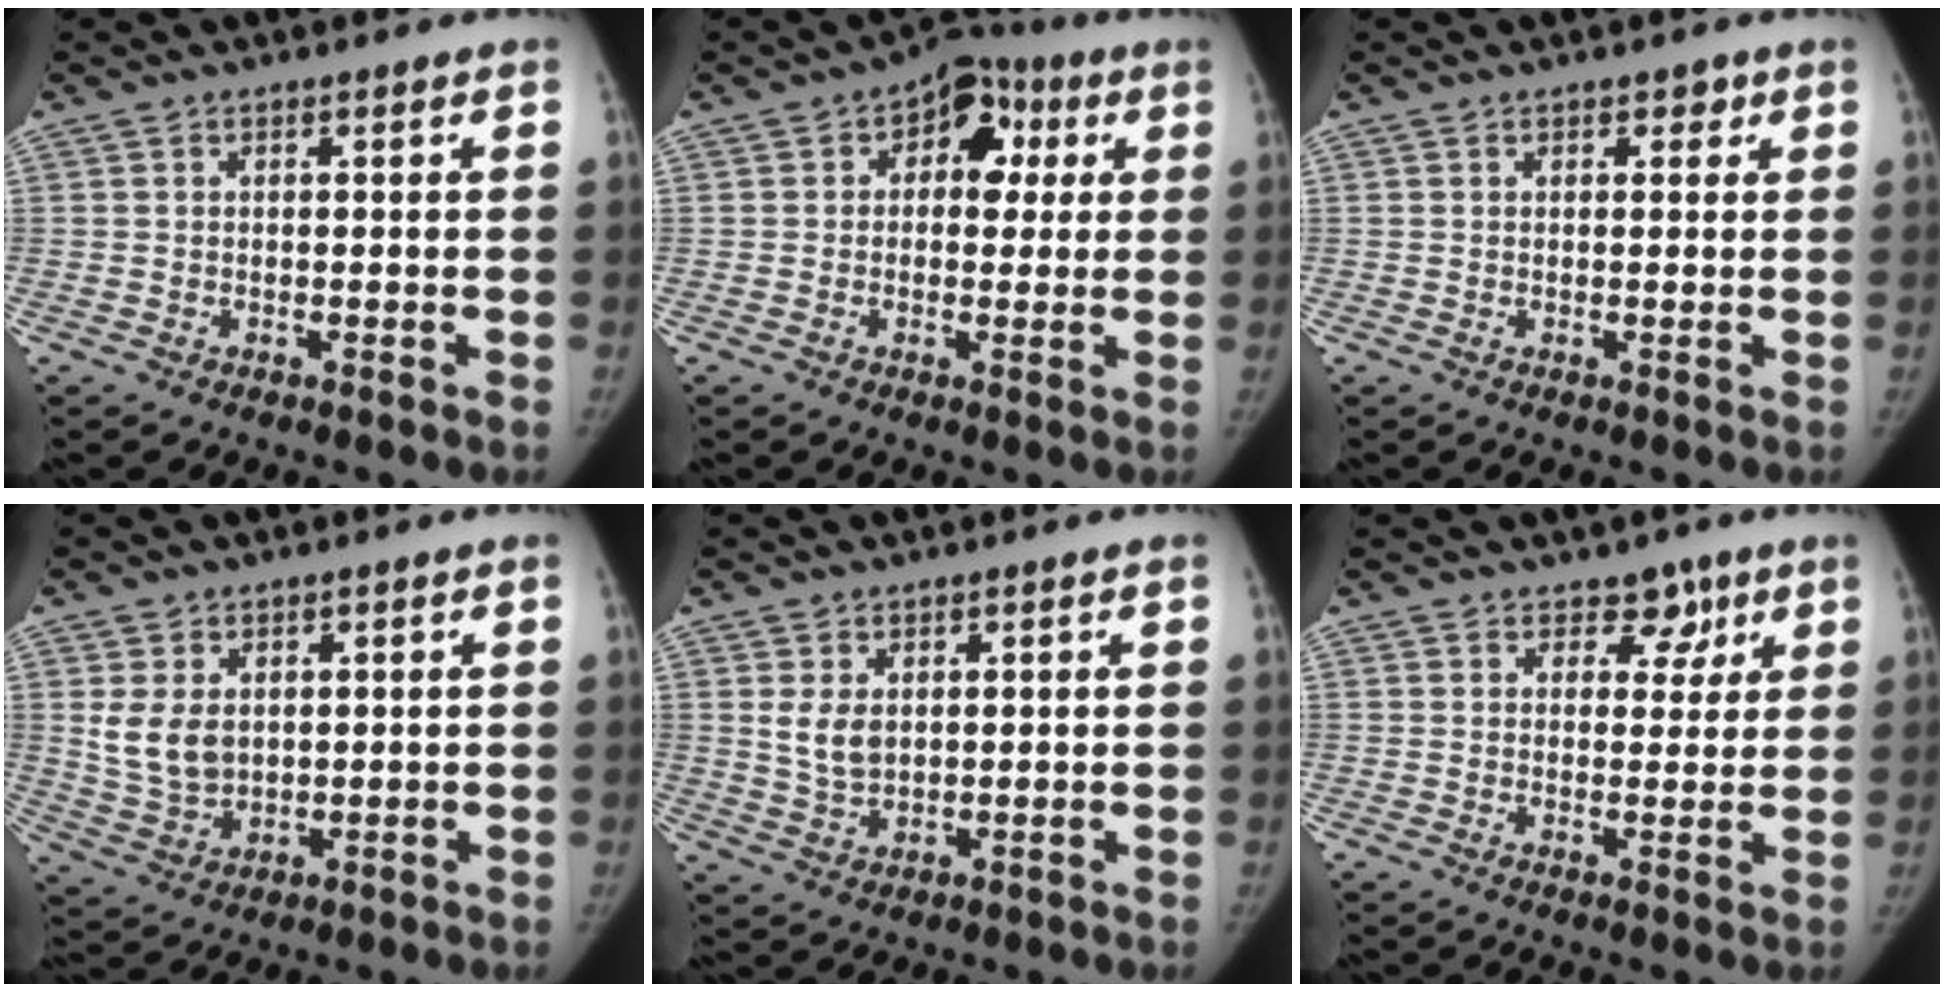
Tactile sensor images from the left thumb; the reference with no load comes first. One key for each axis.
{"total": 9.3, "fx": 2.5, "fy": 6.5, "fz": 6.1, "tx": -0.032, "ty": 0.013, "tz": 0.027}
{"total": 1.4, "fx": 0.8, "fy": 1.0, "fz": 0.6, "tx": 0.009, "ty": -0.002, "tz": 0.008}
{"total": 7.2, "fx": 1.6, "fy": 5.3, "fz": 4.5, "tx": -0.063, "ty": -0.012, "tz": 0.047}
{"total": 4.7, "fx": 1.3, "fy": 3.2, "fz": 3.1, "tx": -0.044, "ty": -0.012, "tz": 0.035}
{"total": 4.6, "fx": 2.8, "fy": 3.3, "fz": 1.6, "tx": 0.015, "ty": -0.013, "tz": 0.039}